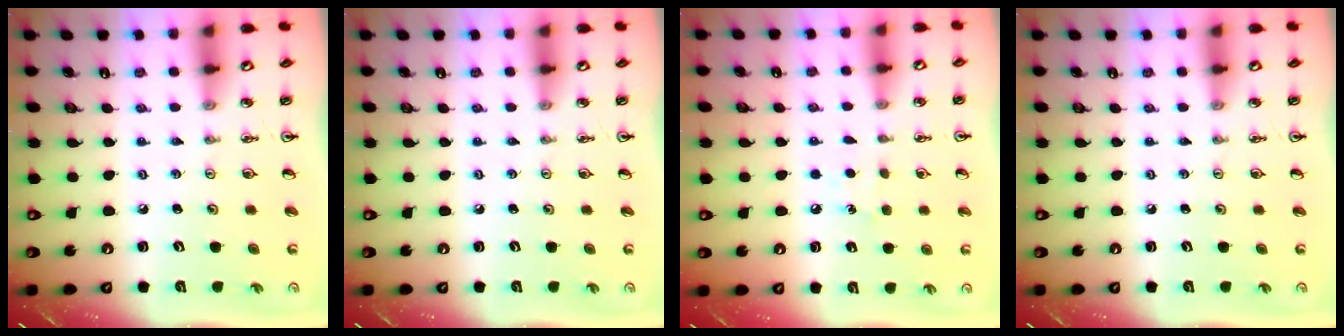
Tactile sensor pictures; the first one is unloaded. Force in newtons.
{"total": 0.0}
{"total": 6.4, "press": 6.4, "slide": 0.8}
{"total": 0.0}